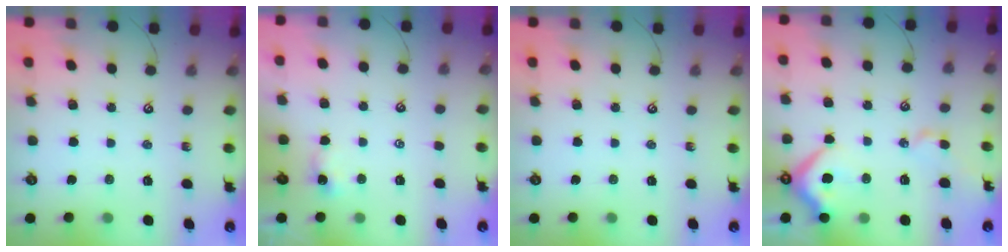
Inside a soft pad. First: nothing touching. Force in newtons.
{"total": 2.6, "press": 2.6, "slide": 0.2}
{"total": 0.0}
{"total": 8.1, "press": 7.9, "slide": 1.4}